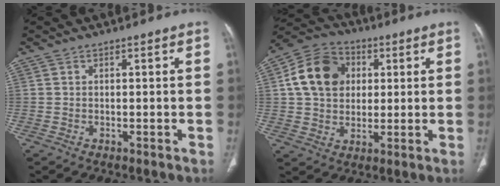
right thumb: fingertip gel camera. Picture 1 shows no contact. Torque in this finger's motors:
{"motor_torque": [-1.12, 1.30, 0.55, -0.42, 0.11]}